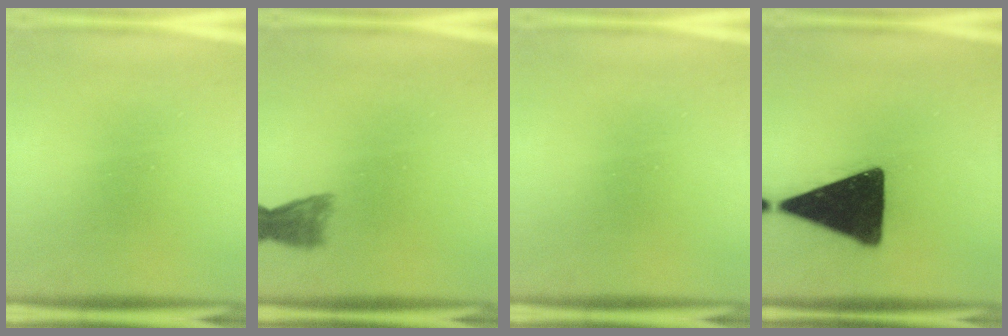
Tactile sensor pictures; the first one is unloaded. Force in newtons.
{"total": 3.0}
{"total": 0.0}
{"total": 19.1}